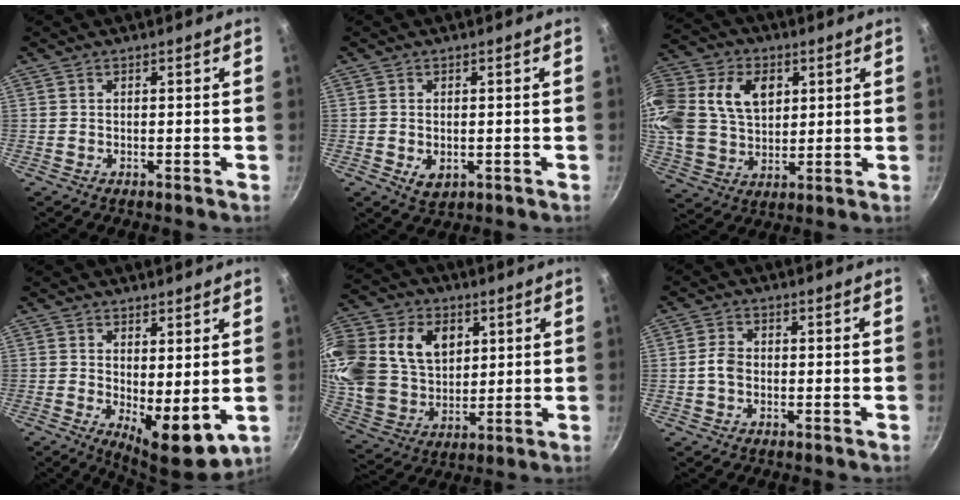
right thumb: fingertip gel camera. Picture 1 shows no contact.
{"total": 3.6, "force": [-0.5, 2.4, 2.5], "torque": [-0.041, -0.010, -0.004]}
{"total": 25.6, "force": [7.9, 18.7, 15.7], "torque": [-0.365, 0.038, 0.145]}
{"total": 8.7, "force": [0.3, 3.6, 7.9], "torque": [-0.100, -0.023, 0.014]}
{"total": 27.6, "force": [8.9, 20.5, 16.2], "torque": [-0.356, 0.024, 0.167]}
{"total": 3.4, "force": [-0.5, 2.5, 2.3], "torque": [-0.040, 0.014, -0.015]}